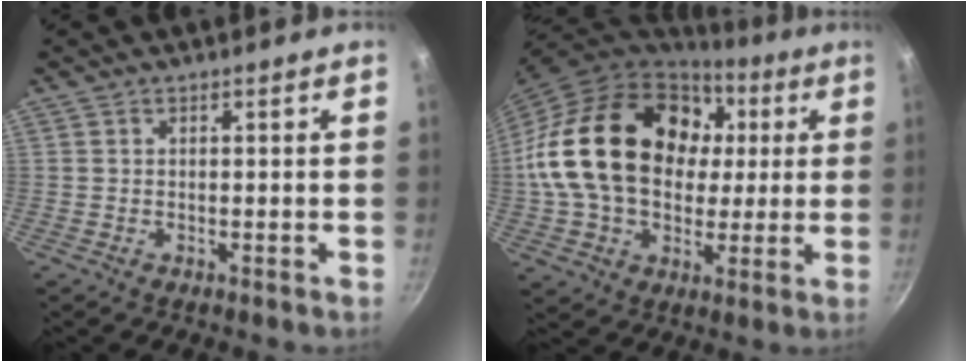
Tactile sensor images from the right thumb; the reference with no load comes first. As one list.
[{"total": 26.9, "force": [3.9, 19.5, 18.1], "torque": [-0.305, 0.032, 0.071]}]